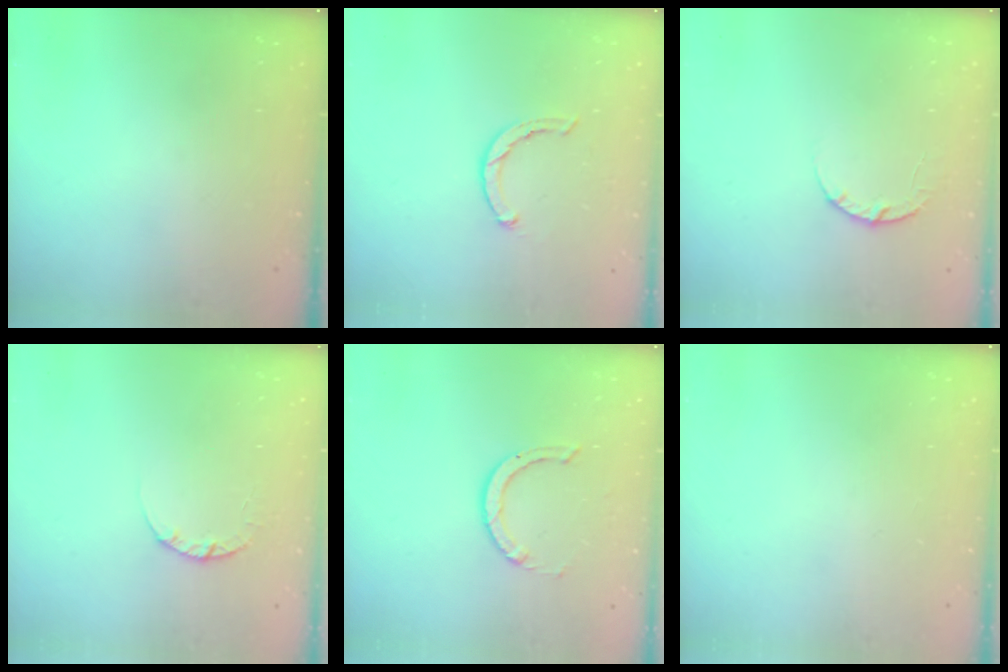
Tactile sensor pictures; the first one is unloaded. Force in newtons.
{"total": 2.3, "press": 2.2, "slide": 0.5}
{"total": 3.2, "press": 3.1, "slide": 0.5}
{"total": 2.4, "press": 2.4, "slide": 0.3}
{"total": 2.8, "press": 2.8, "slide": 0.2}
{"total": 0.0}